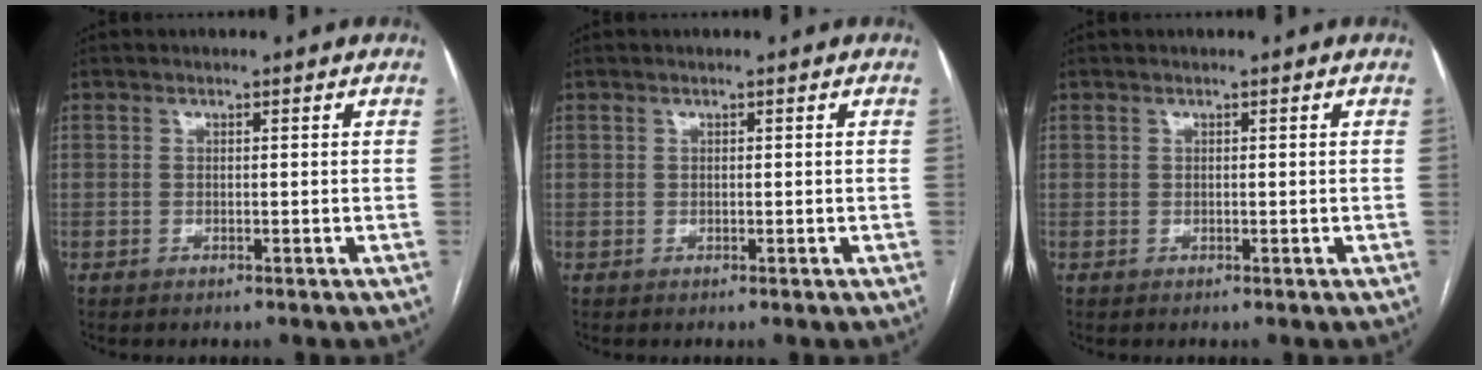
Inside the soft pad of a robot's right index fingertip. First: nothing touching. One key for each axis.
{"total": 0.0}
{"total": 0.0}